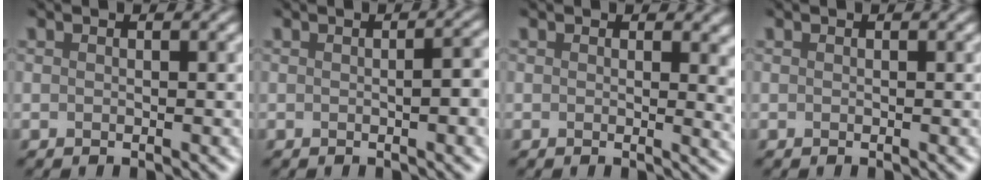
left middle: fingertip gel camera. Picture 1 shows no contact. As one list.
[{"total": 1.9, "force": [-0.1, 0.5, 1.9], "torque": [-0.022, 0.005, -0.004]}, {"total": 2.7, "force": [0.5, 1.2, 2.3], "torque": [-0.025, -0.001, 0.004]}, {"total": 0.0}]